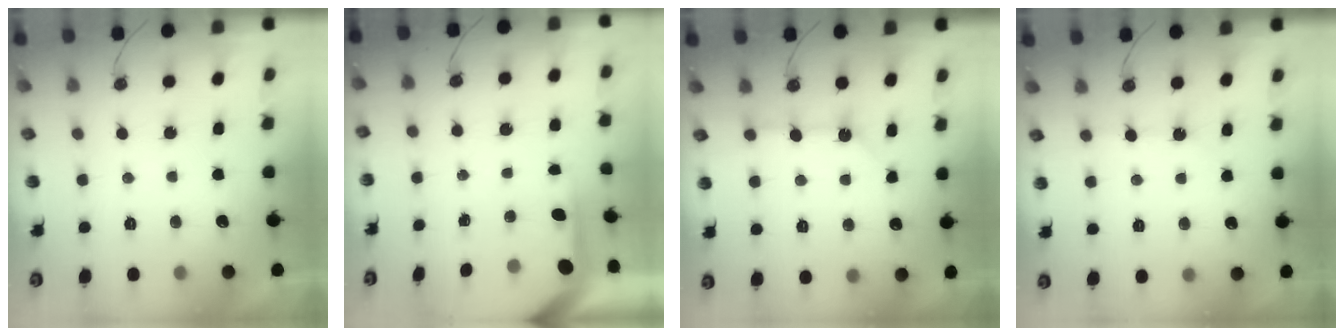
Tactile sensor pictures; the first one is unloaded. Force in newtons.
{"total": 3.8, "press": 3.8, "slide": 0.2}
{"total": 3.7, "press": 3.7, "slide": 0.3}
{"total": 1.9, "press": 1.9, "slide": 0.4}